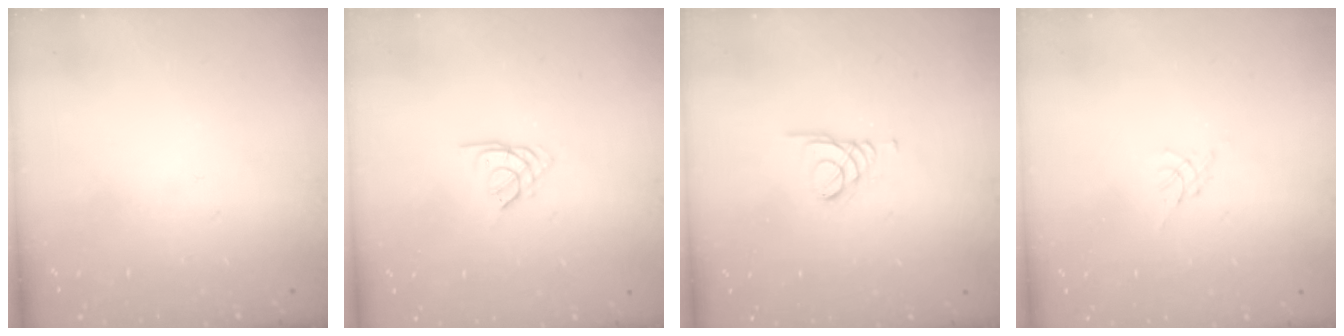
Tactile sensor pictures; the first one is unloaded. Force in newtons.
{"total": 2.3, "press": 2.3, "slide": 0.5}
{"total": 1.6, "press": 1.6, "slide": 0.0}
{"total": 0.0}